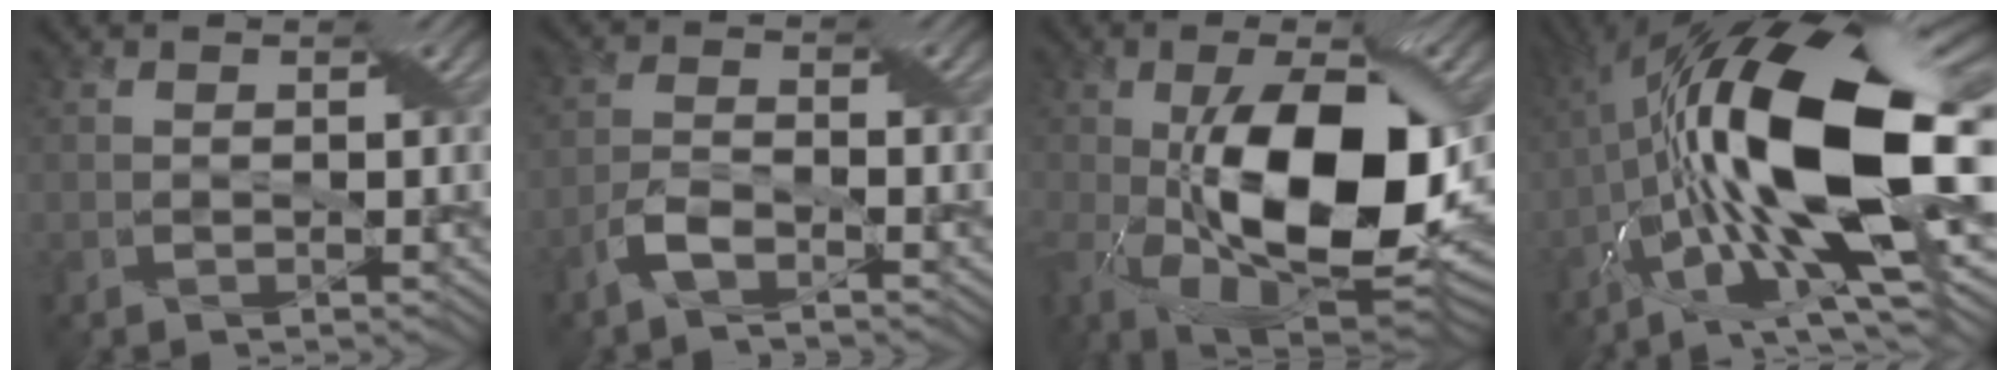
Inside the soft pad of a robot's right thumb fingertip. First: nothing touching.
{"total": 3.5, "force": [-2.4, 1.0, 2.4], "torque": [-0.058, 0.004, -0.057]}
{"total": 17.0, "force": [-1.2, 8.3, 14.8], "torque": [-0.255, -0.025, -0.011]}
{"total": 20.8, "force": [-0.5, 8.0, 19.2], "torque": [-0.361, 0.020, -0.028]}